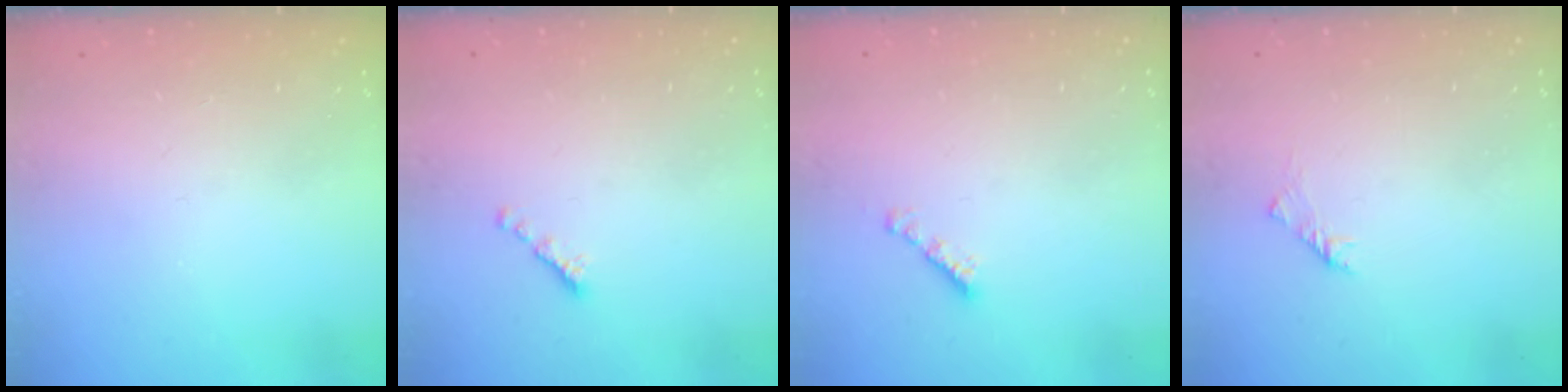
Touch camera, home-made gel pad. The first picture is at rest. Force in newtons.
{"total": 0.0}
{"total": 2.3, "press": 2.2, "slide": 0.4}
{"total": 1.6, "press": 1.4, "slide": 0.6}